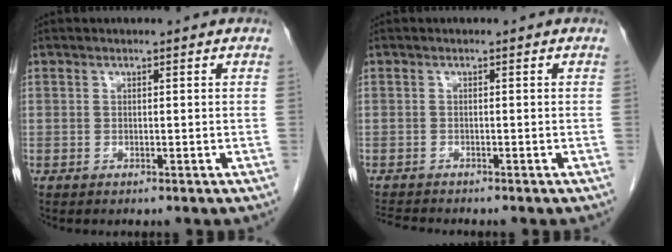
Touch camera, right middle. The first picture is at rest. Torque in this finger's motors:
{"motor_torque": [0.02, -0.01, 0.00, 0.00]}